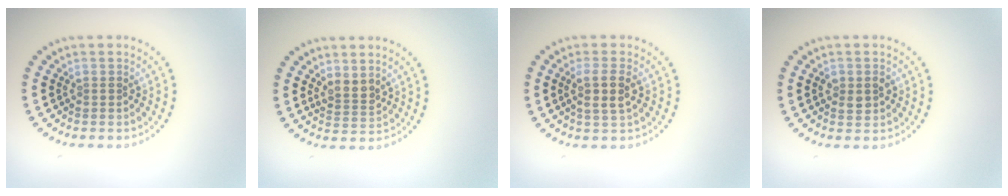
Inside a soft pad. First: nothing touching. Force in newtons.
{"total": 1.9, "press": 1.6, "slide": 1.0}
{"total": 2.6, "press": 2.4, "slide": 1.0}
{"total": 1.6, "press": 1.6, "slide": 0.1}